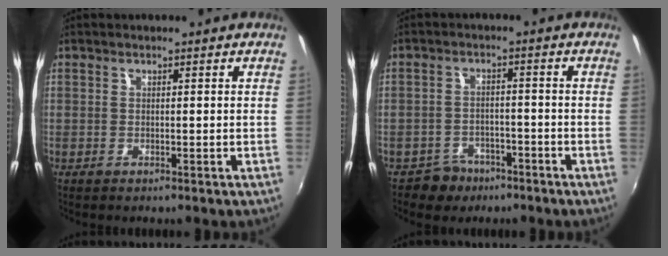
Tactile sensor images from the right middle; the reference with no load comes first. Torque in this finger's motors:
{"motor_torque": [-0.30, 0.00, -0.03, -0.01]}